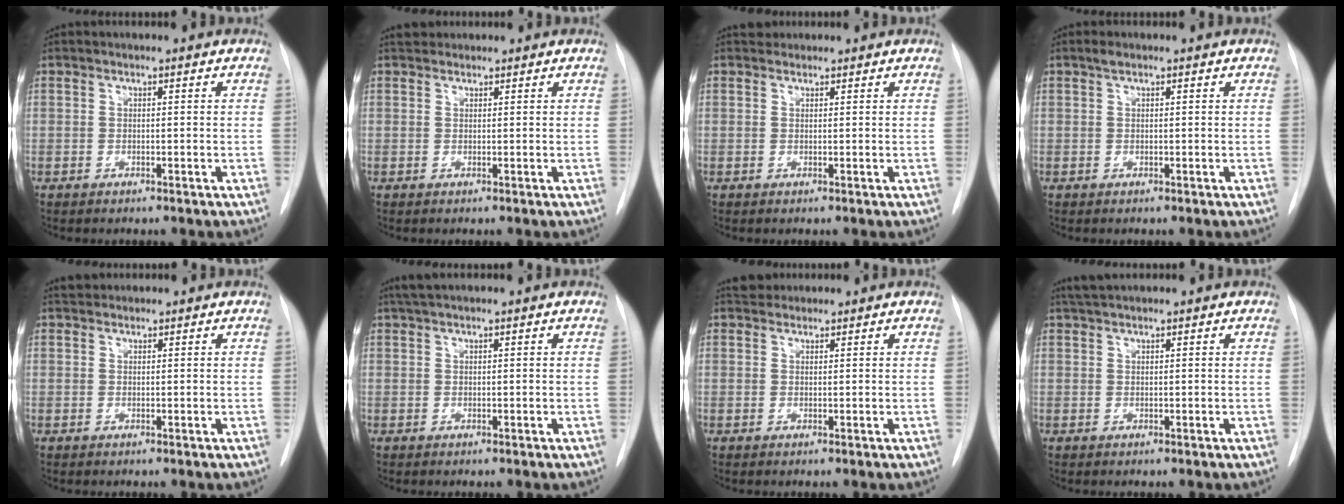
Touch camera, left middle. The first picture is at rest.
{"total": 1.7, "force": [1.6, 0.8, 0.1], "torque": [-0.003, 0.016, 0.024]}
{"total": 1.3, "force": [1.1, 0.6, -0.1], "torque": [-0.001, 0.012, 0.018]}
{"total": 0.8, "force": [0.6, 0.3, 0.5], "torque": [-0.012, 0.008, 0.011]}
{"total": 1.7, "force": [1.5, 0.7, 0.1], "torque": [-0.006, 0.016, 0.025]}
{"total": 2.9, "force": [2.4, 0.4, 1.7], "torque": [-0.031, 0.026, 0.044]}
{"total": 2.3, "force": [2.1, 1.0, 0.0], "torque": [-0.001, 0.016, 0.032]}
{"total": 2.7, "force": [2.4, 0.2, 1.2], "torque": [-0.022, 0.022, 0.045]}